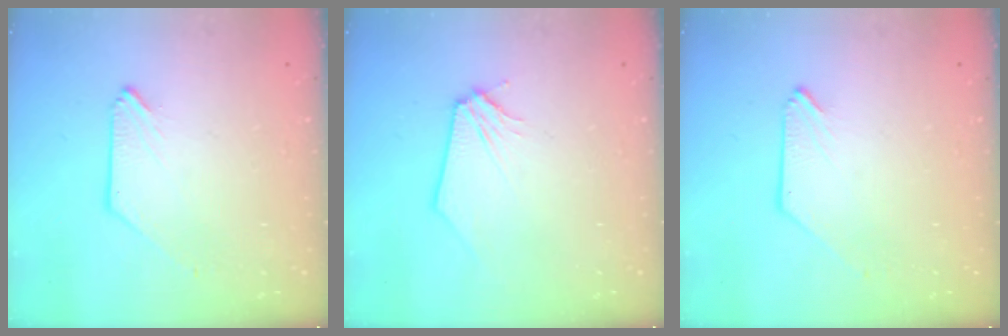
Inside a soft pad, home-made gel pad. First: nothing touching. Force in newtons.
{"total": 0.0}
{"total": 0.0}